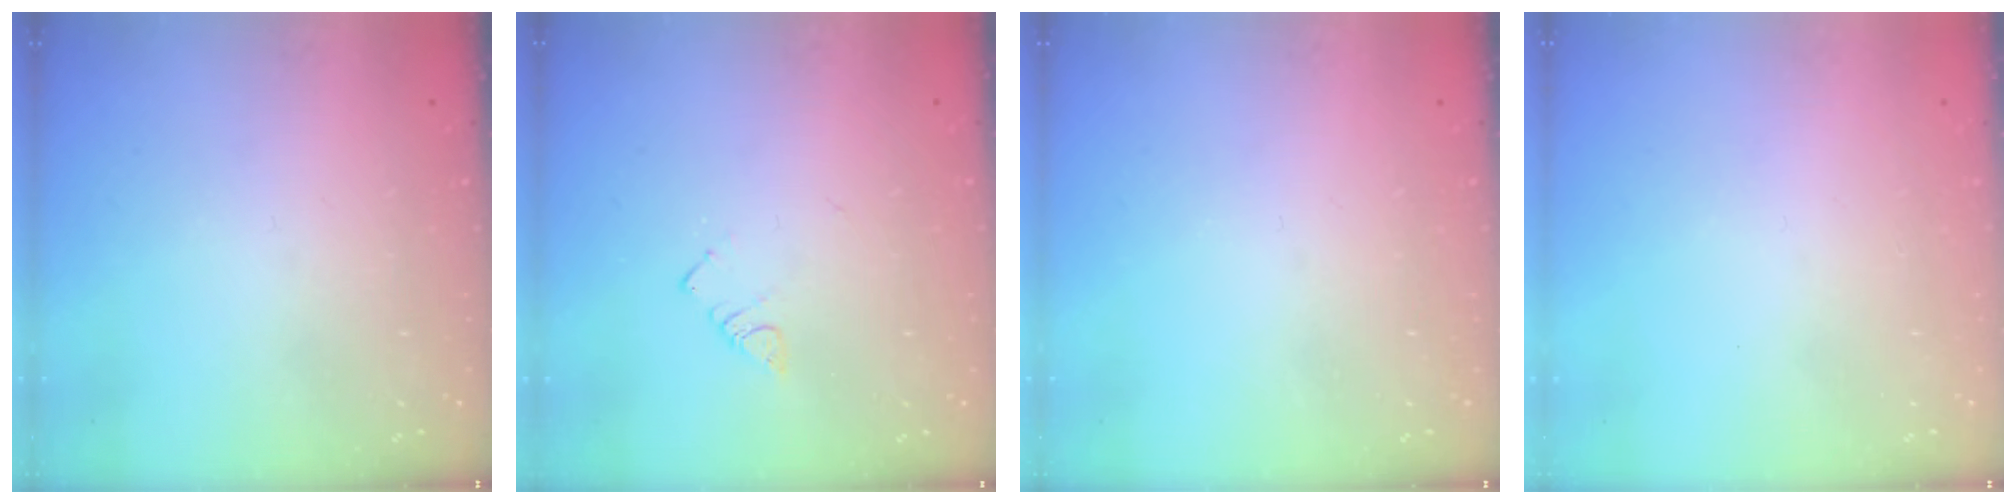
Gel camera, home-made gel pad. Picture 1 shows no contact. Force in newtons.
{"total": 2.7, "press": 2.7, "slide": 0.4}
{"total": 0.0}
{"total": 1.6, "press": 1.6, "slide": 0.1}